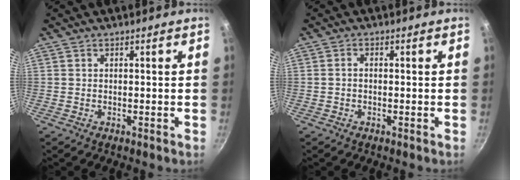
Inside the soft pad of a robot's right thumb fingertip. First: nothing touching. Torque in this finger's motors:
{"motor_torque": [0.04, -0.15, -0.62, 0.01, 0.02]}